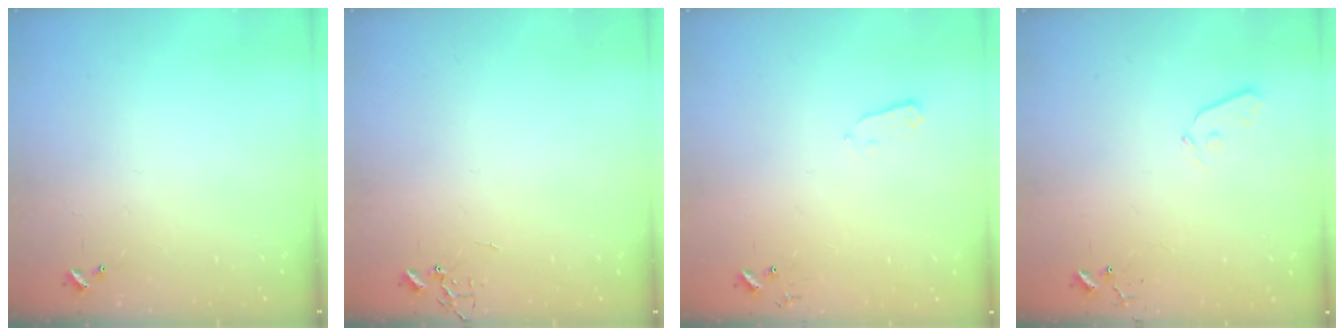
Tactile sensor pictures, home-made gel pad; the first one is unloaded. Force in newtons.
{"total": 0.0}
{"total": 3.5, "press": 3.4, "slide": 1.0}
{"total": 3.6, "press": 3.5, "slide": 0.7}